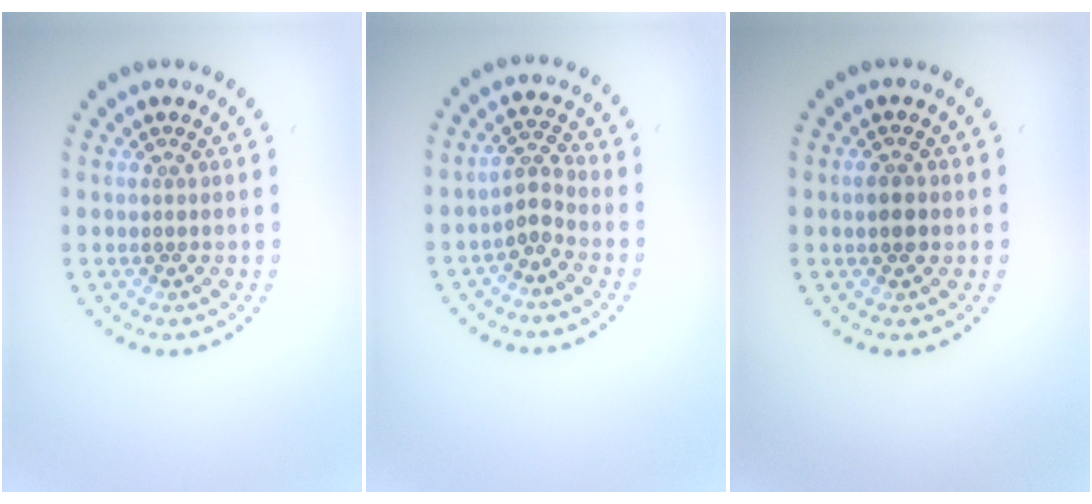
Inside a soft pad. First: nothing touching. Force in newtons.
{"total": 2.0, "press": 1.6, "slide": 1.3}
{"total": 1.6, "press": 1.6, "slide": 0.2}